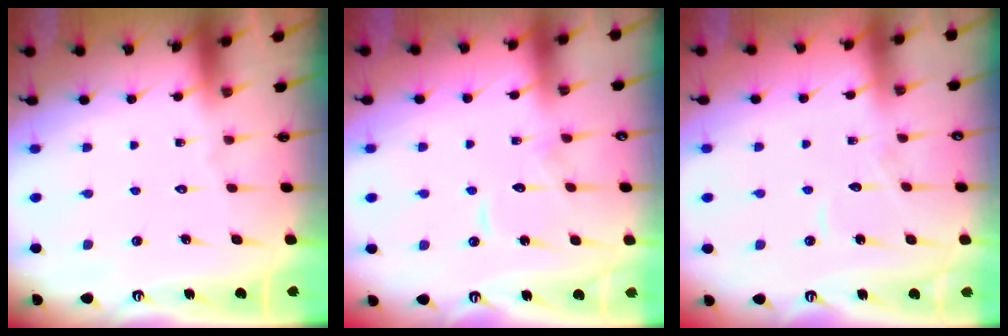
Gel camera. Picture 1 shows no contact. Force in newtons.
{"total": 9.0, "press": 9.0, "slide": 0.6}
{"total": 5.4, "press": 5.4, "slide": 0.4}